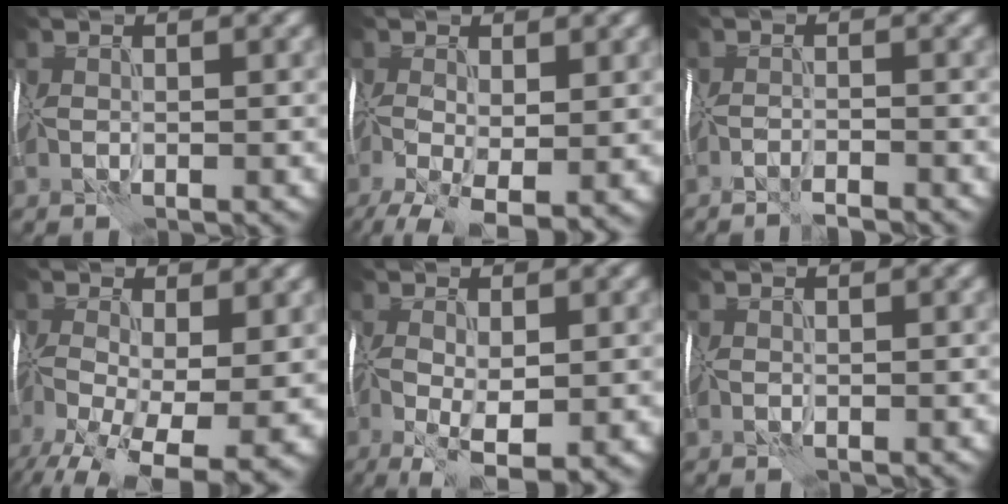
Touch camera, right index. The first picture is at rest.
{"total": 8.0, "force": [-3.3, 3.7, 6.3], "torque": [-0.134, -0.026, -0.046]}
{"total": 2.8, "force": [-2.6, 0.0, 1.0], "torque": [-0.016, 0.002, -0.045]}
{"total": 13.3, "force": [-5.1, 6.1, 10.6], "torque": [-0.197, -0.040, -0.060]}
{"total": 6.8, "force": [-2.1, 2.5, 5.9], "torque": [-0.117, -0.016, -0.024]}
{"total": 0.0}